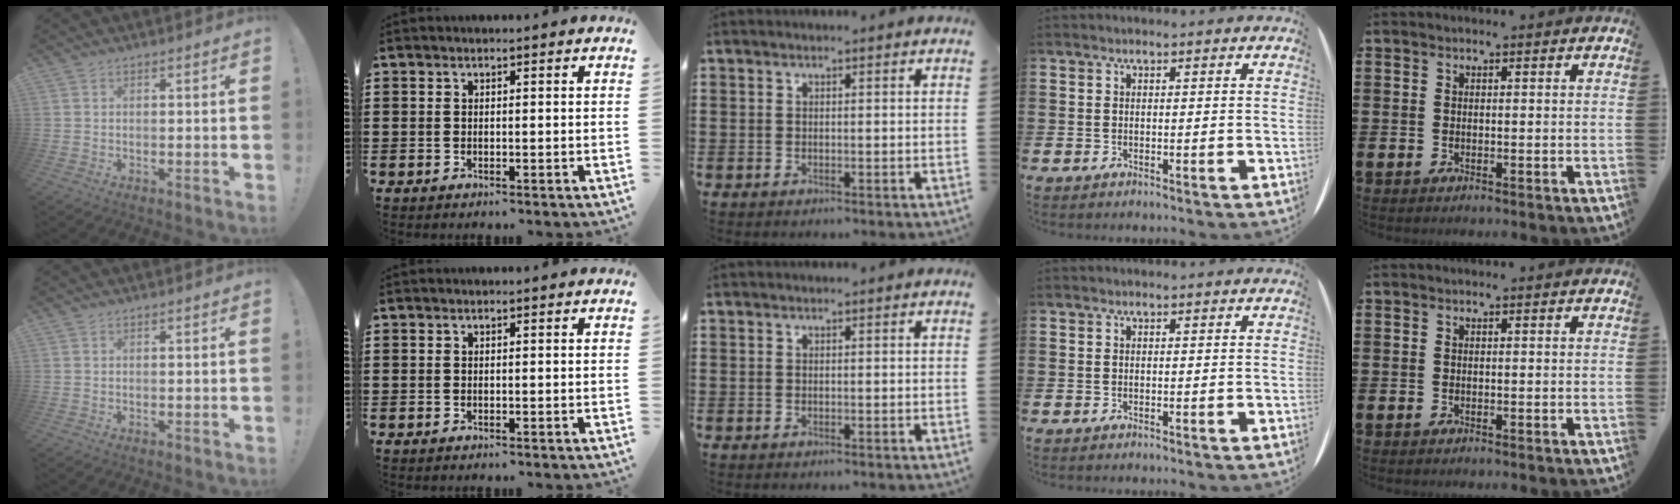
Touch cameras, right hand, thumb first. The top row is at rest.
{}